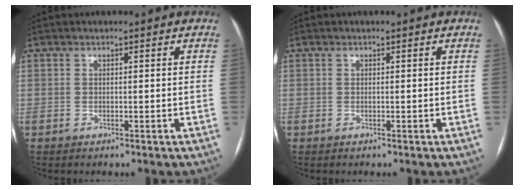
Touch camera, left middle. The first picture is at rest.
{"total": 0.0}